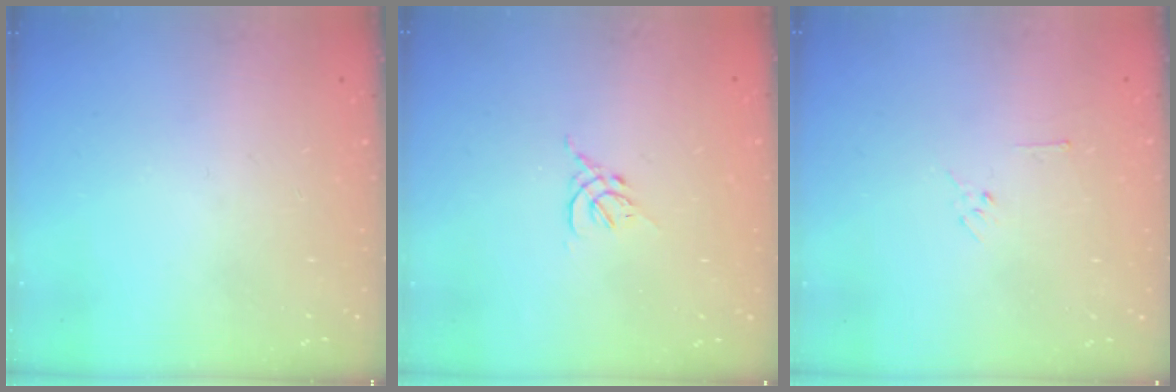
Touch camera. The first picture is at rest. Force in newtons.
{"total": 1.6, "press": 1.5, "slide": 0.6}
{"total": 3.5, "press": 3.4, "slide": 0.8}